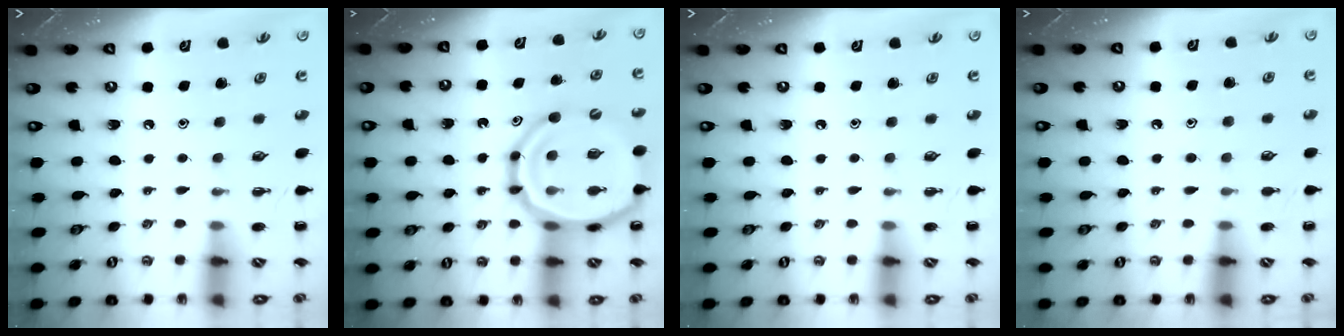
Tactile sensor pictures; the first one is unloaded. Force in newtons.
{"total": 22.2, "press": 21.9, "slide": 4.0}
{"total": 0.0}
{"total": 5.6, "press": 5.2, "slide": 2.1}